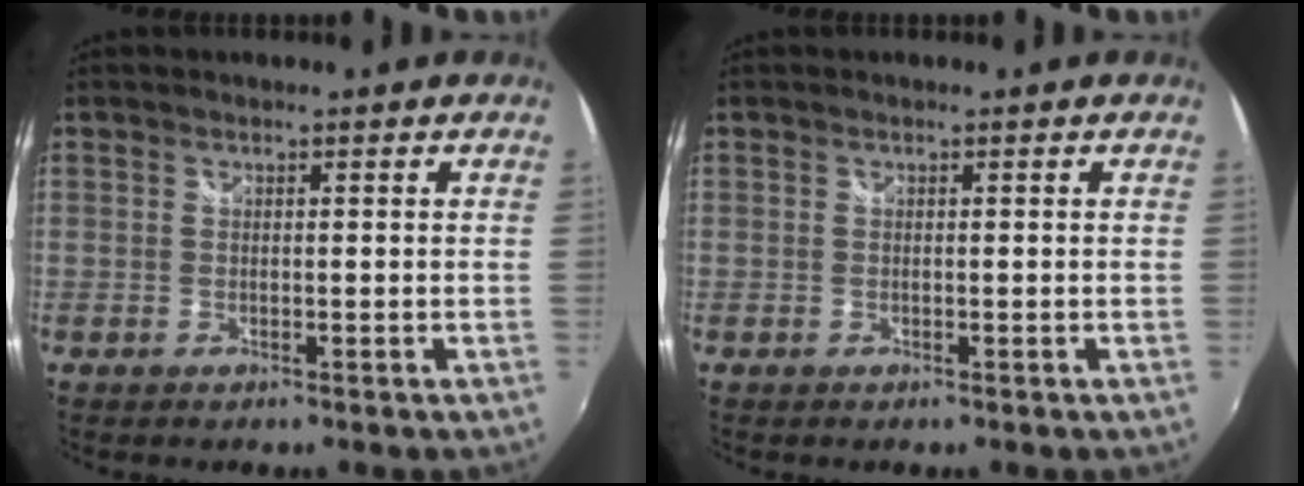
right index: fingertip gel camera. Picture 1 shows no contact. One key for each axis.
{"total": 0.0}